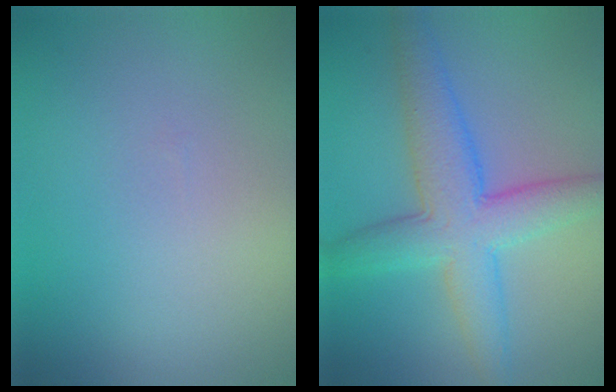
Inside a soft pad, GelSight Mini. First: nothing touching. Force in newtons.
{"total": 6.3, "press": 6.3, "slide": 0.1}